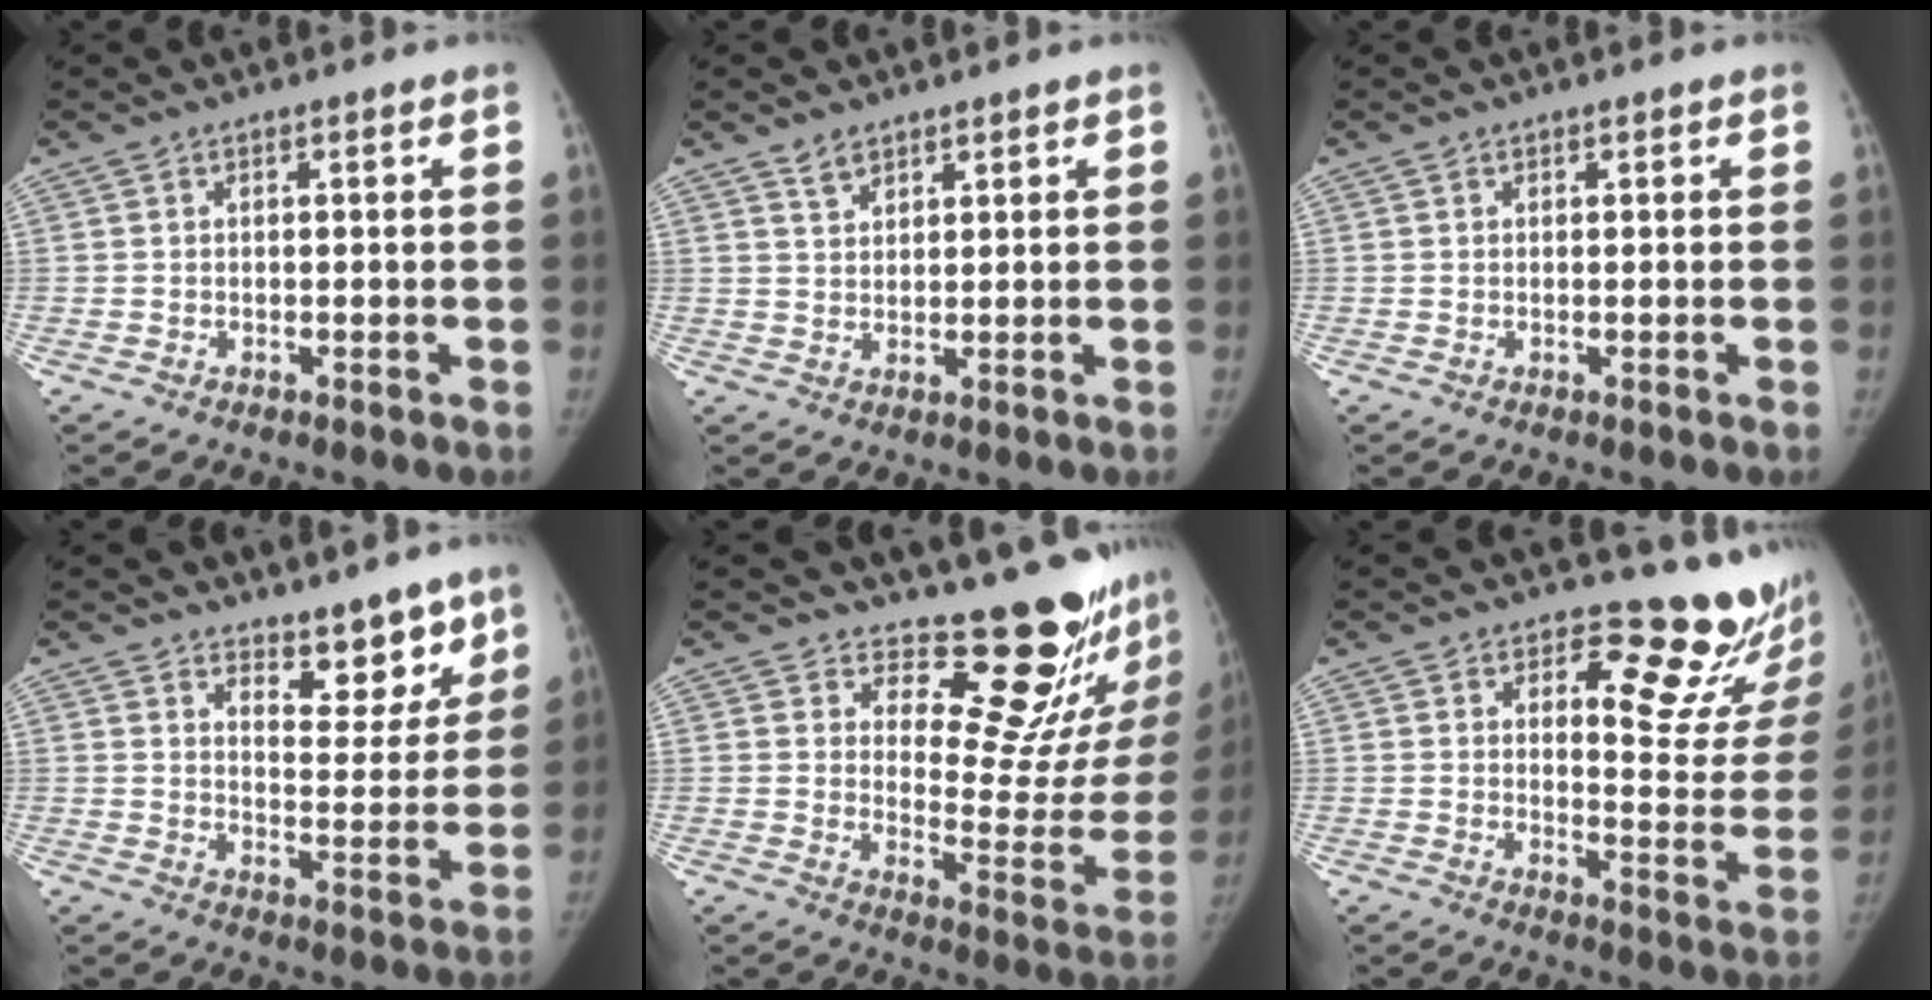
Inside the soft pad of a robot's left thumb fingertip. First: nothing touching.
{"total": 3.1, "force": [2.4, 1.7, 1.0], "torque": [-0.006, -0.015, 0.046]}
{"total": 0.0}
{"total": 9.1, "force": [7.2, 4.0, 3.9], "torque": [-0.012, -0.056, 0.112]}
{"total": 18.8, "force": [16.4, 5.9, 7.1], "torque": [-0.031, -0.170, 0.207]}
{"total": 17.0, "force": [13.9, 6.6, 7.3], "torque": [-0.029, -0.135, 0.159]}